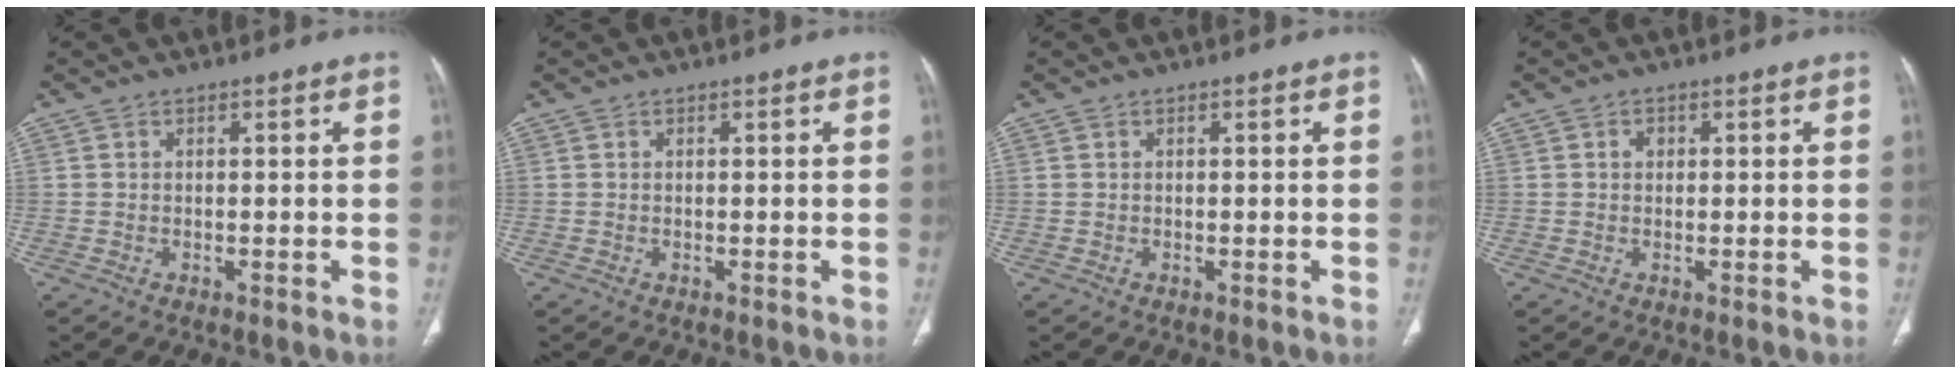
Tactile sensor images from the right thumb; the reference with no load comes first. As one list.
[{"total": 0.0}, {"total": 0.0}, {"total": 1.3, "force": [0.3, 1.1, 0.6], "torque": [-0.005, 0.002, 0.003]}]